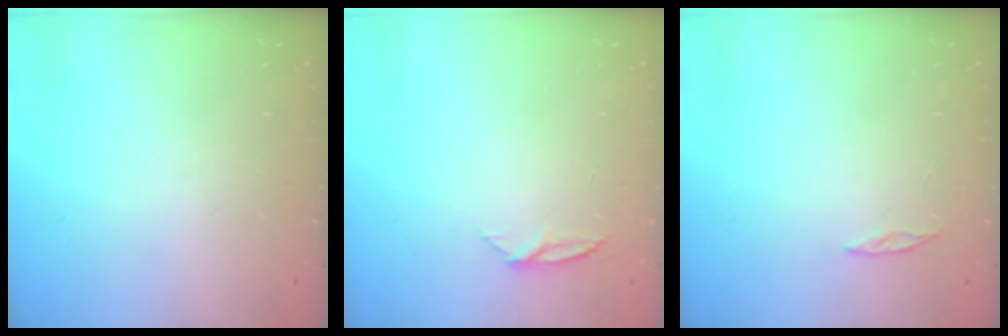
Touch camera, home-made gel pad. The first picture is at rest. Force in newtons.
{"total": 5.1, "press": 5.1, "slide": 0.6}
{"total": 2.0, "press": 2.0, "slide": 0.2}